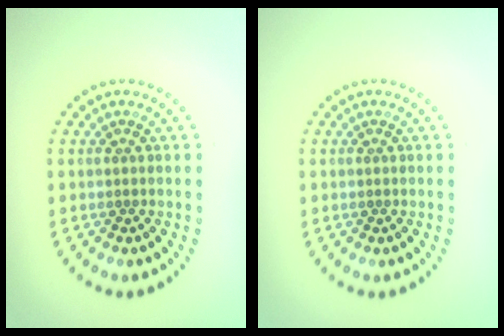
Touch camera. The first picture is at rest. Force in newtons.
{"total": 0.0}